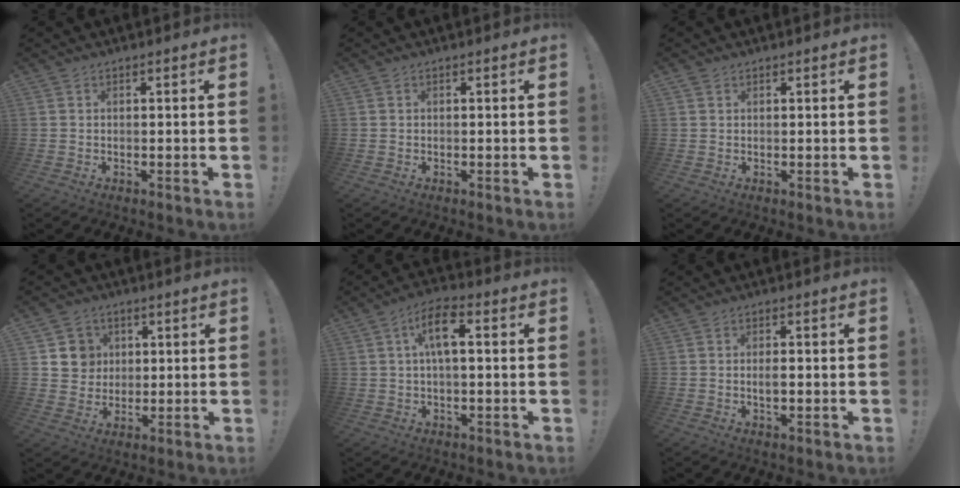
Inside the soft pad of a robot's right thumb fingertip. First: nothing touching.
{"total": 0.0}
{"total": 0.8, "force": [0.6, 0.6, -0.1], "torque": [0.002, -0.001, 0.012]}
{"total": 7.5, "force": [2.6, 7.0, 1.0], "torque": [-0.001, -0.019, 0.052]}
{"total": 8.5, "force": [1.9, 3.9, 7.3], "torque": [-0.123, 0.013, 0.033]}
{"total": 2.2, "force": [-0.3, 0.7, 2.1], "torque": [-0.022, -0.003, -0.010]}